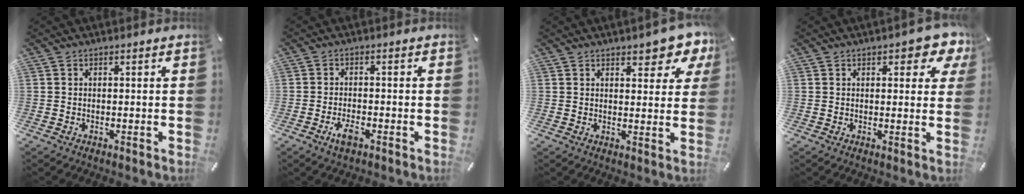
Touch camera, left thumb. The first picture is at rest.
{"total": 3.7, "force": [-2.1, 1.5, 2.5], "torque": [-0.060, 0.001, -0.042]}
{"total": 7.1, "force": [5.1, 3.2, 3.8], "torque": [-0.037, -0.032, 0.083]}
{"total": 5.6, "force": [3.0, 2.8, 3.8], "torque": [-0.043, -0.012, 0.046]}